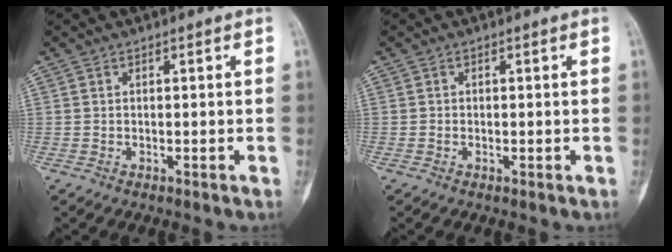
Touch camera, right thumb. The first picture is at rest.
{"total": 0.0}